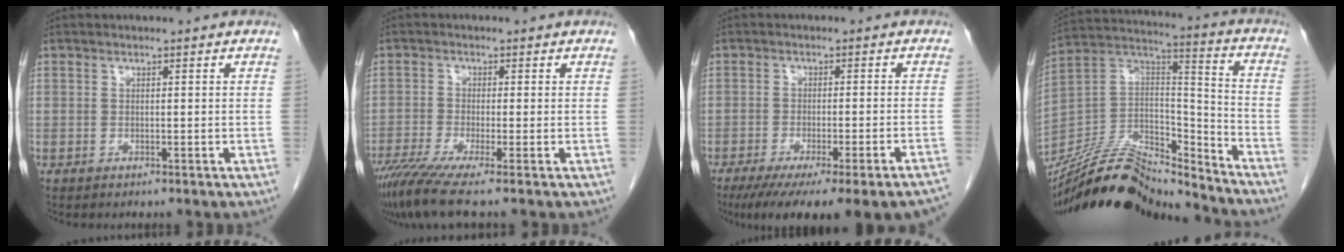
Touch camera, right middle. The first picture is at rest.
{"total": 6.9, "force": [-5.1, -0.5, 4.6], "torque": [-0.079, -0.024, -0.092]}
{"total": 19.7, "force": [-16.4, 1.1, 10.9], "torque": [-0.100, -0.036, -0.214]}
{"total": 21.1, "force": [-19.5, 3.3, 7.4], "torque": [-0.148, 0.020, -0.346]}